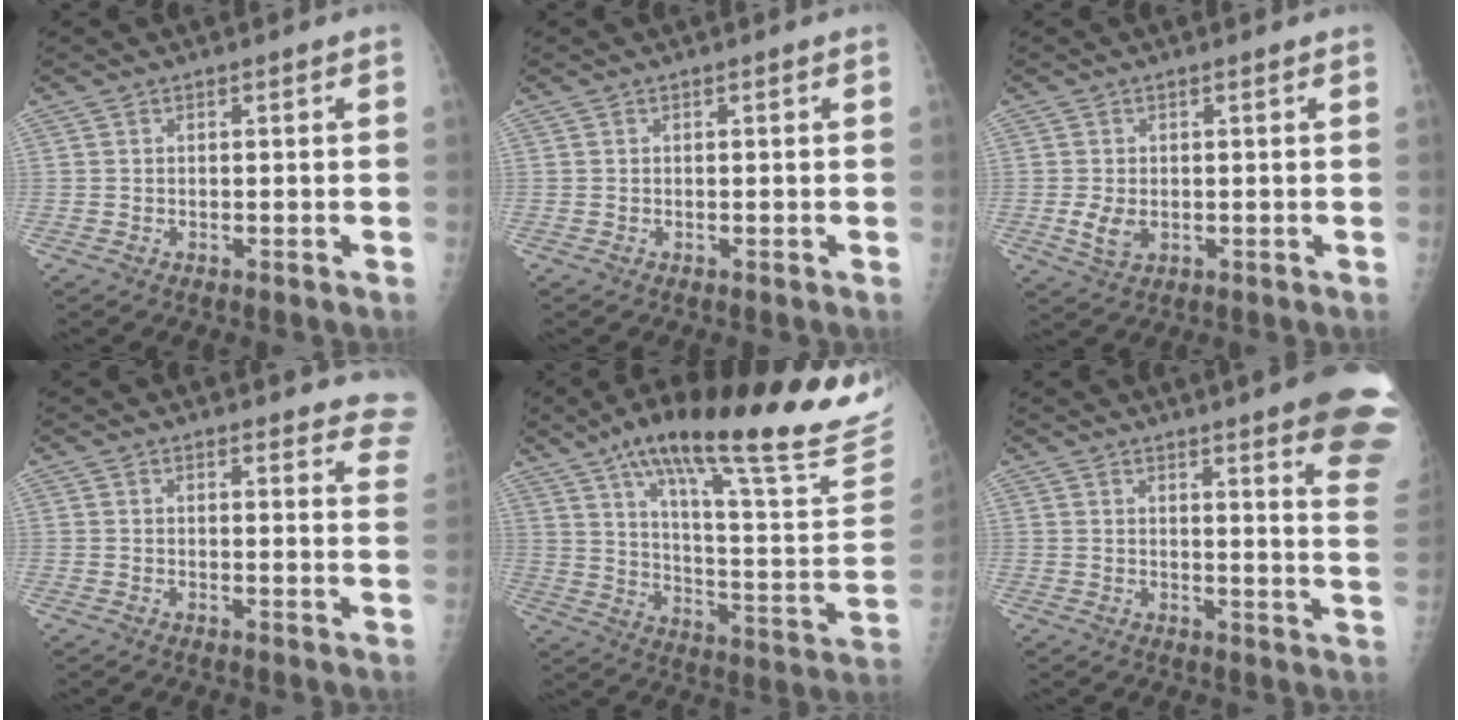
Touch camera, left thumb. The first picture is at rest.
{"total": 0.0}
{"total": 3.6, "force": [-0.3, 2.3, 2.7], "torque": [-0.054, -0.007, 0.000]}
{"total": 11.5, "force": [10.9, 2.4, 2.6], "torque": [0.018, -0.070, 0.087]}
{"total": 30.0, "force": [22.7, 3.9, 19.2], "torque": [-0.268, -0.103, 0.328]}
{"total": 16.9, "force": [12.1, 1.6, 11.6], "torque": [-0.120, -0.075, 0.128]}